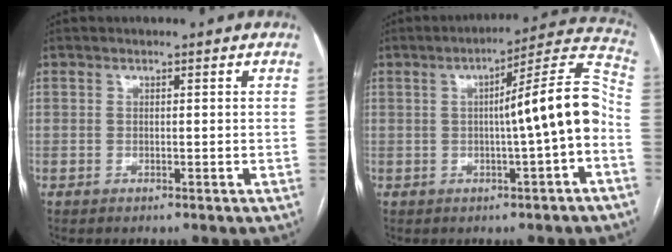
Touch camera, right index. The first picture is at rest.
{"total": 11.8, "force": [-1.5, -0.1, 11.7], "torque": [-0.161, 0.030, -0.024]}